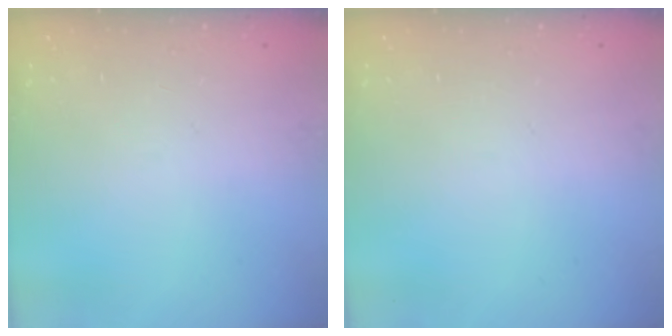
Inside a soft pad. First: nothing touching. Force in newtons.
{"total": 0.0}